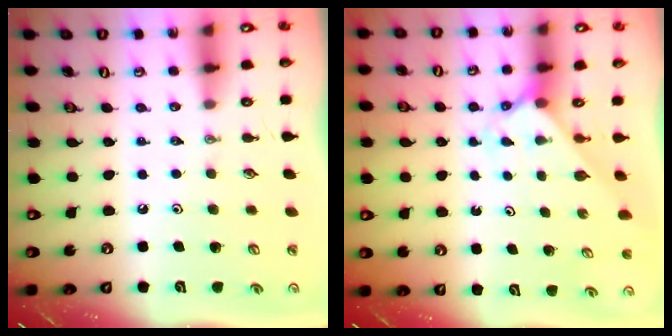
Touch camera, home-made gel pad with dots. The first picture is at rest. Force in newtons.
{"total": 2.3, "press": 2.3, "slide": 0.2}